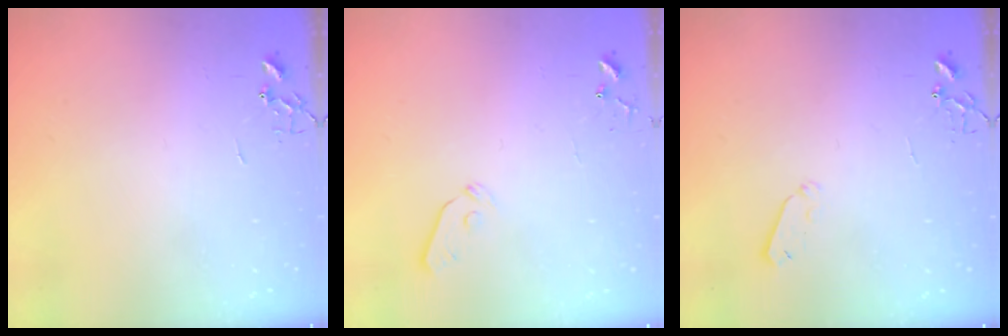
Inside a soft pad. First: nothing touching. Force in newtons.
{"total": 4.4, "press": 4.3, "slide": 0.6}
{"total": 4.0, "press": 3.9, "slide": 0.8}